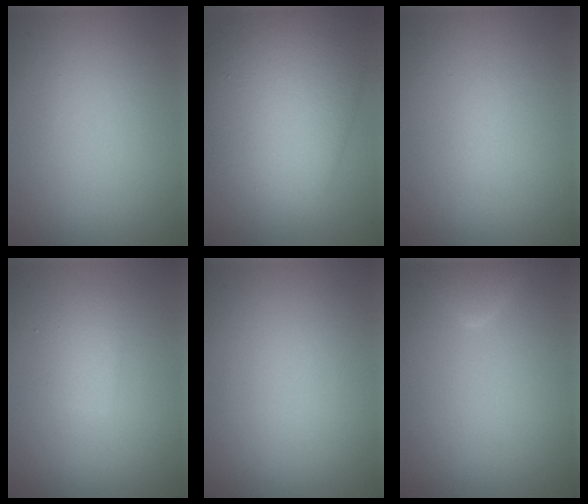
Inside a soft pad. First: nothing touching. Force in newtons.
{"total": 10.3, "press": 10.3, "slide": 0.2}
{"total": 0.5, "press": 0.5, "slide": 0.1}
{"total": 1.7, "press": 1.7, "slide": 0.1}
{"total": 0.0}
{"total": 1.8, "press": 1.8, "slide": 0.1}